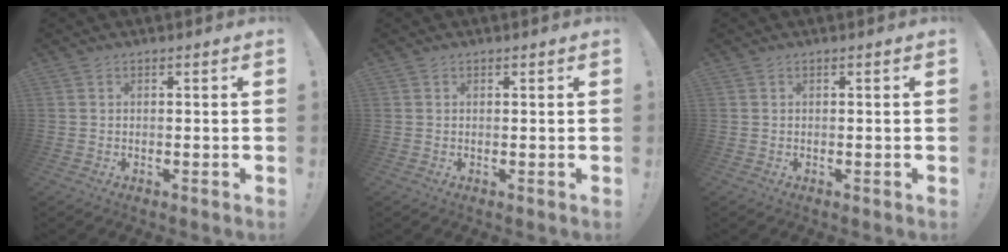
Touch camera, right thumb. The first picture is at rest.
{"total": 0.0}
{"total": 0.0}